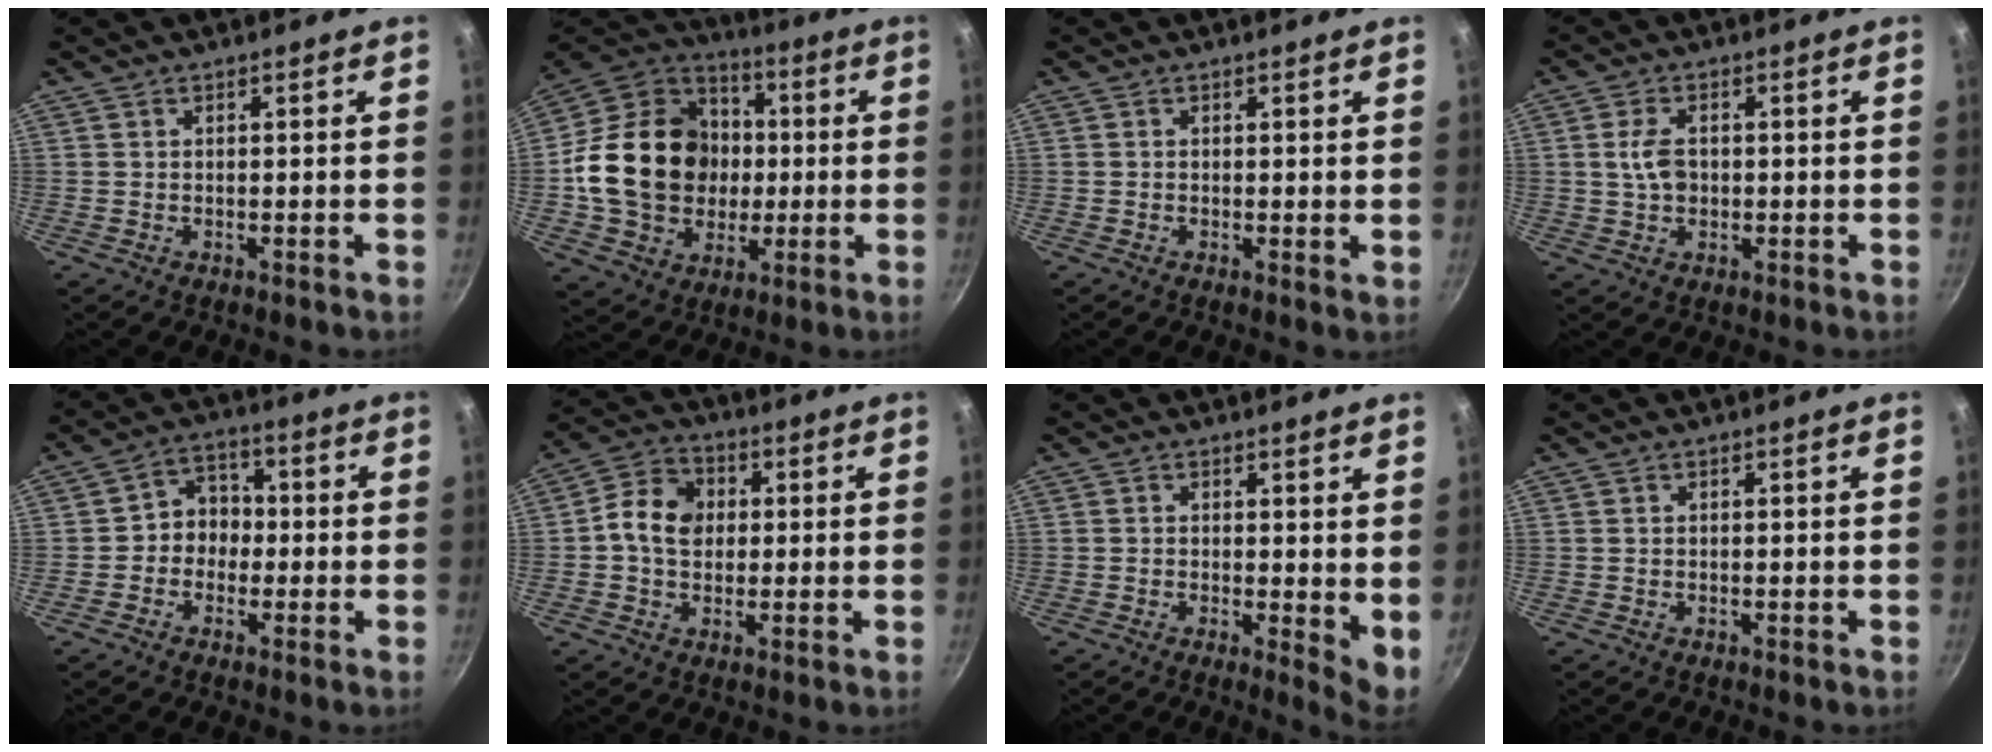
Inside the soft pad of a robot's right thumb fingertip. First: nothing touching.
{"total": 23.0, "force": [-0.5, 18.9, 13.1], "torque": [-0.204, 0.033, -0.003]}
{"total": 0.8, "force": [0.3, 0.4, 0.7], "torque": [-0.010, -0.004, 0.000]}
{"total": 4.7, "force": [0.2, 3.2, 3.5], "torque": [-0.060, 0.005, 0.001]}
{"total": 6.1, "force": [-0.9, 5.3, 2.9], "torque": [-0.002, 0.023, -0.027]}
{"total": 9.0, "force": [0.7, 7.2, 5.5], "torque": [-0.077, 0.014, -0.007]}
{"total": 4.6, "force": [0.7, 1.7, 4.2], "torque": [-0.057, -0.012, 0.008]}
{"total": 0.0}